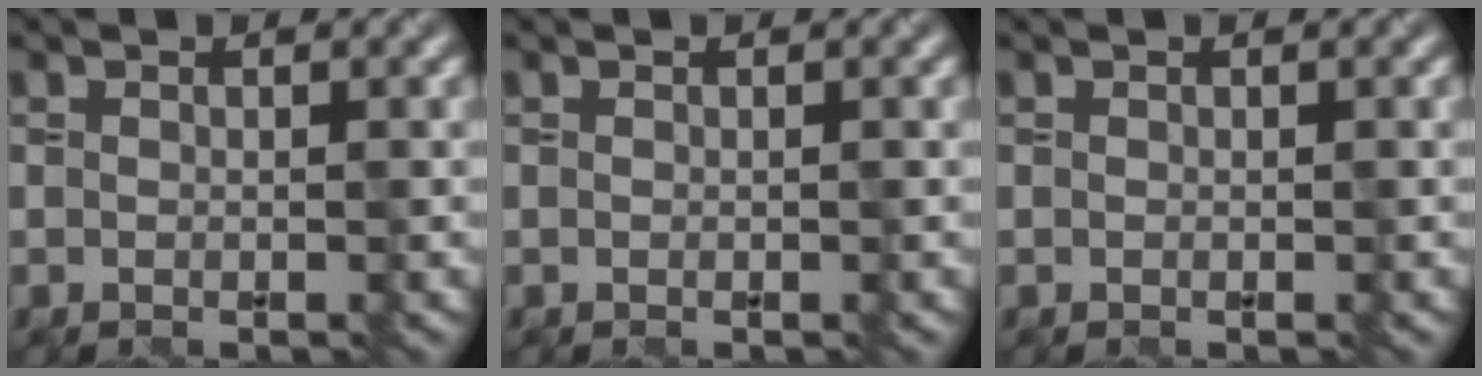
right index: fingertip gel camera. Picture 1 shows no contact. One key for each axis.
{"total": 0.0}
{"total": 0.0}